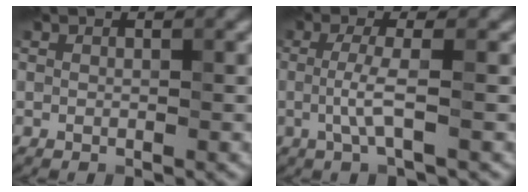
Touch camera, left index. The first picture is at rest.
{"total": 2.4, "force": [-0.4, 0.1, 2.4], "torque": [-0.054, 0.000, -0.010]}